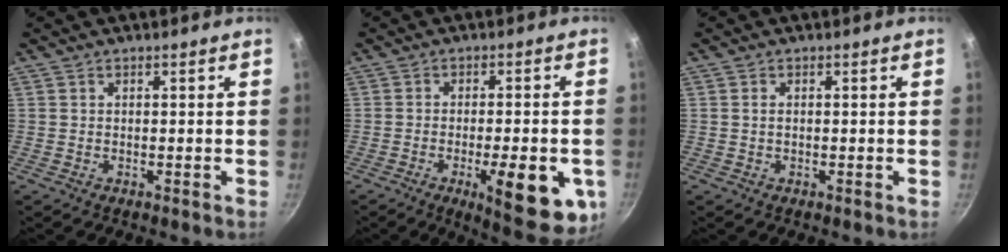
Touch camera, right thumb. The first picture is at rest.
{"total": 15.1, "force": [-4.9, 4.9, 13.4], "torque": [-0.149, 0.001, -0.061]}
{"total": 0.7, "force": [0.1, 0.4, 0.6], "torque": [-0.012, 0.002, 0.001]}